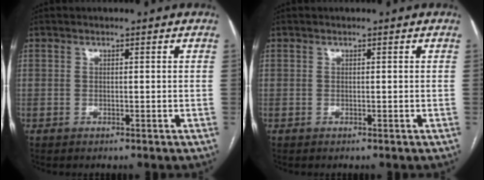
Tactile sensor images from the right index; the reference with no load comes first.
{"total": 0.0}